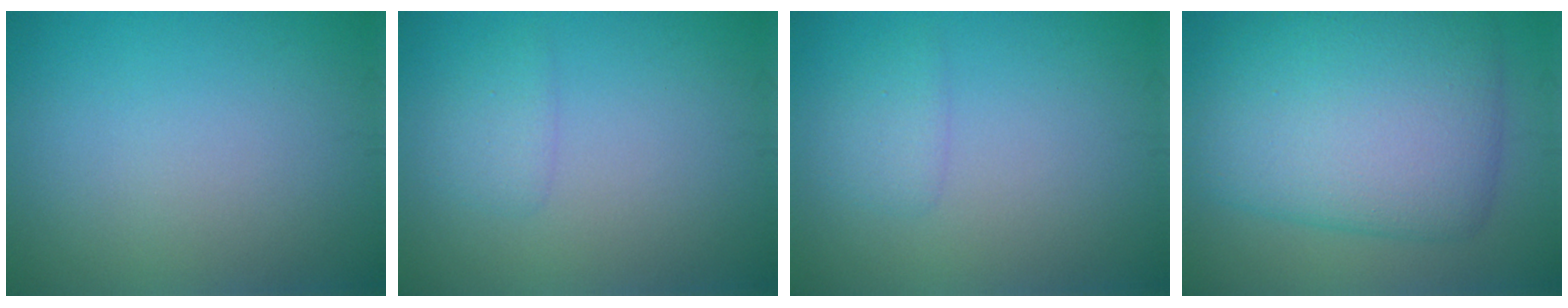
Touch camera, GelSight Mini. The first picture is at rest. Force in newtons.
{"total": 1.4, "press": 1.4, "slide": 0.1}
{"total": 1.4, "press": 1.4, "slide": 0.1}
{"total": 10.4, "press": 10.4, "slide": 0.2}